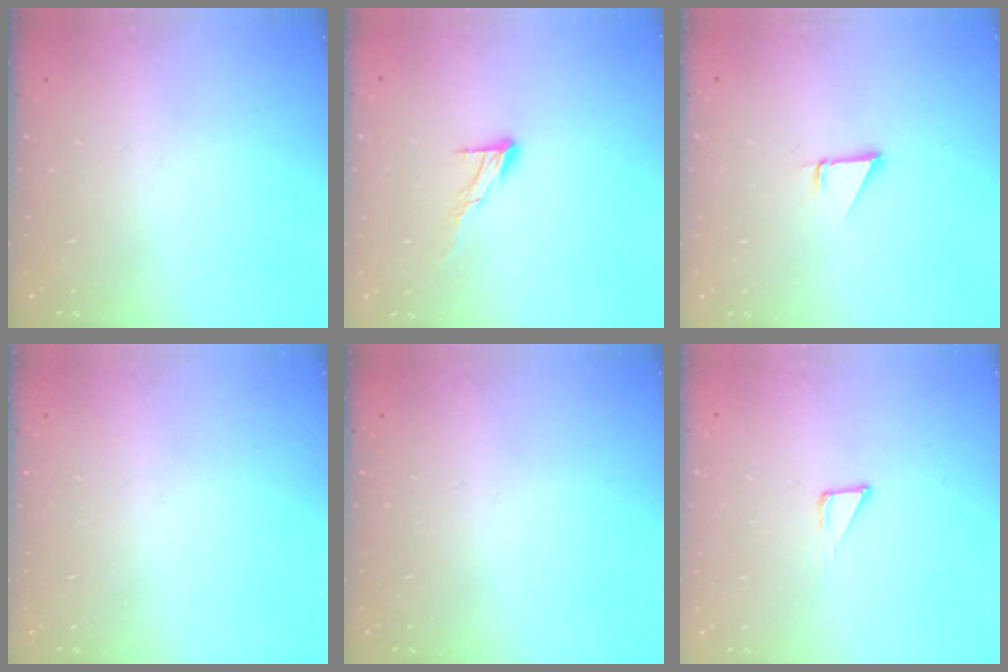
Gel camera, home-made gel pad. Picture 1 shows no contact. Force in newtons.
{"total": 7.5, "press": 7.5, "slide": 0.5}
{"total": 1.0, "press": 1.0, "slide": 0.1}
{"total": 0.0}
{"total": 0.0}
{"total": 3.4, "press": 3.4, "slide": 0.3}